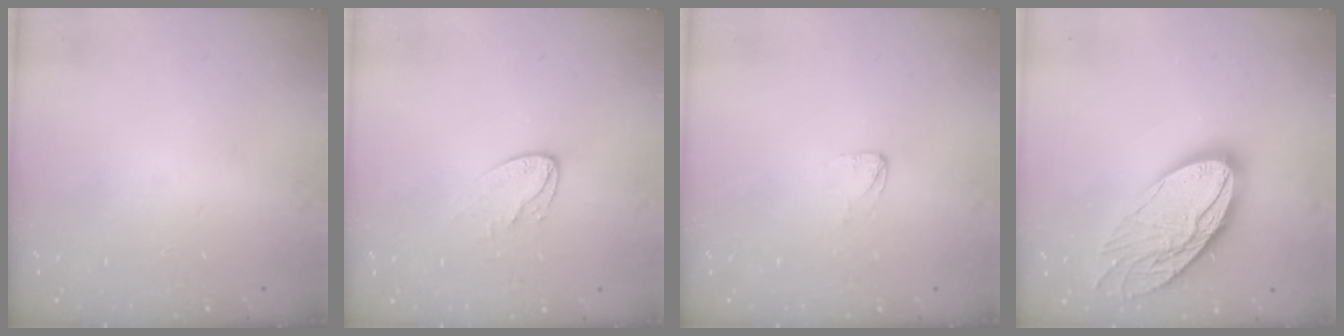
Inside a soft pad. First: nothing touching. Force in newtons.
{"total": 6.0, "press": 6.0, "slide": 0.4}
{"total": 3.0, "press": 3.0, "slide": 0.1}
{"total": 17.9, "press": 17.8, "slide": 1.9}